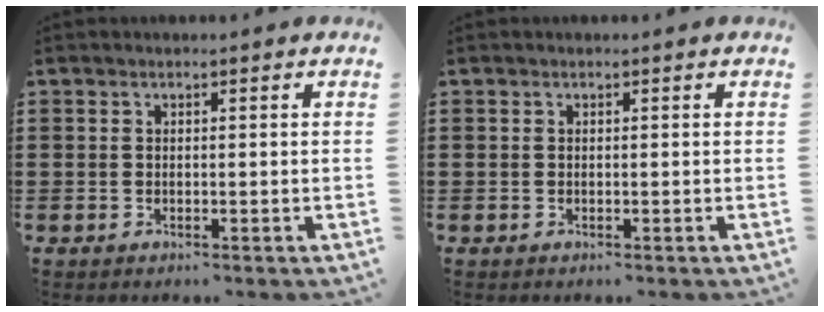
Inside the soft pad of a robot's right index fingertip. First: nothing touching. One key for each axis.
{"total": 0.0}